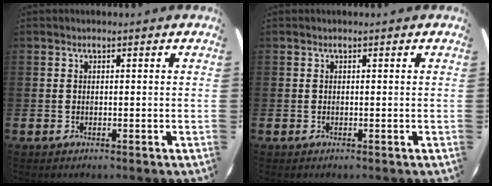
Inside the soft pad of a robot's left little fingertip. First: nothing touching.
{"total": 0.0}